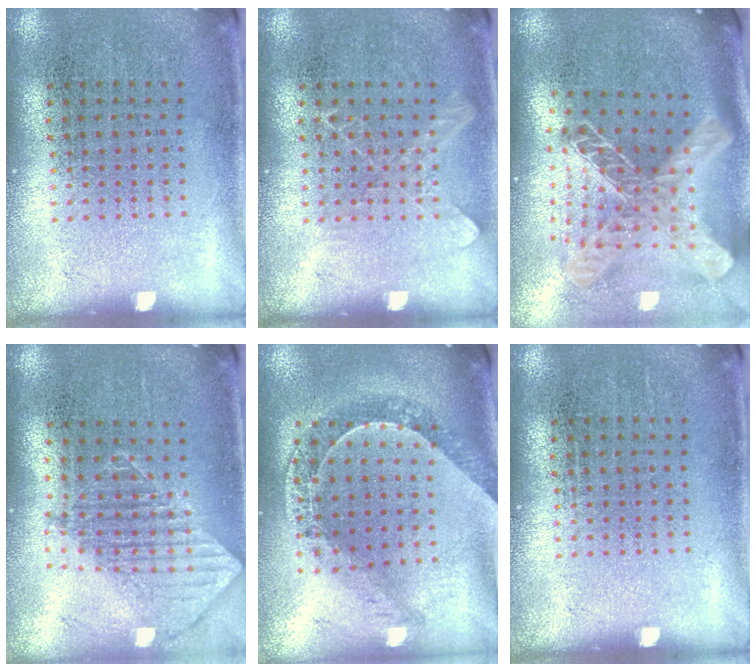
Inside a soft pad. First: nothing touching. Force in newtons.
{"total": 1.0, "press": 1.0, "slide": 0.3}
{"total": 2.7, "press": 1.9, "slide": 1.9}
{"total": 1.2, "press": 1.1, "slide": 0.6}
{"total": 1.1, "press": 1.1, "slide": 0.2}
{"total": 0.0}